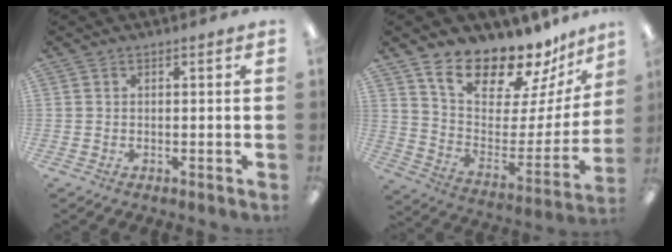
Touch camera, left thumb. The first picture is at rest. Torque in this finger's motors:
{"motor_torque": [0.18, 0.63, 1.44, -1.34, 0.08]}